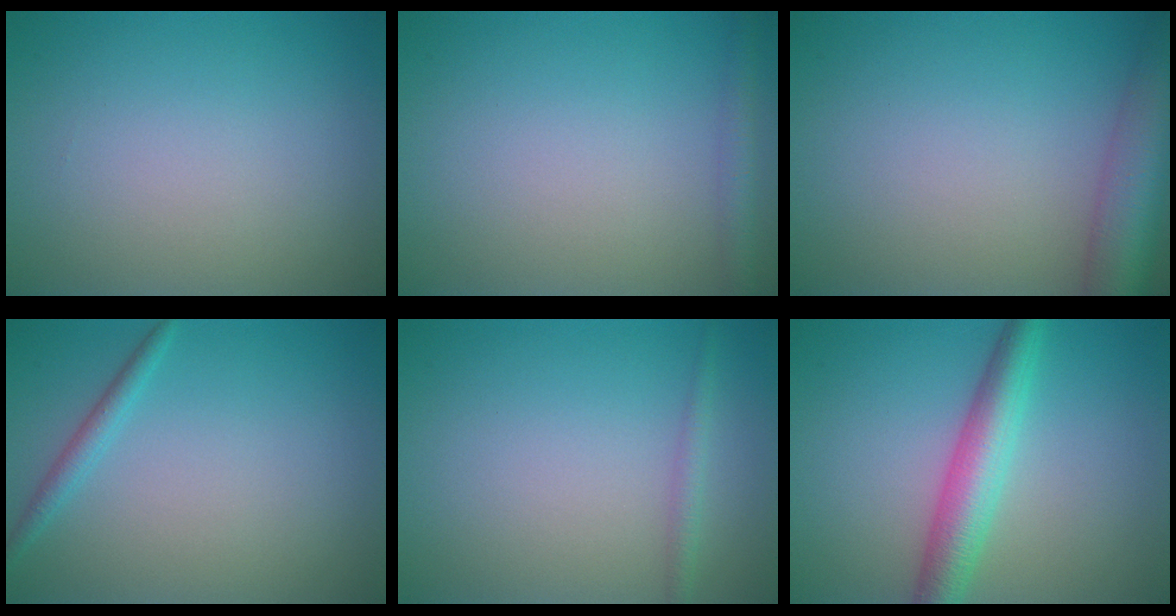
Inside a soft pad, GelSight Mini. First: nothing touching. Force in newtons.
{"total": 1.8, "press": 1.8, "slide": 0.1}
{"total": 7.1, "press": 7.0, "slide": 0.4}
{"total": 1.5, "press": 1.5, "slide": 0.1}
{"total": 1.2, "press": 1.2, "slide": 0.1}
{"total": 4.9, "press": 4.9, "slide": 0.1}